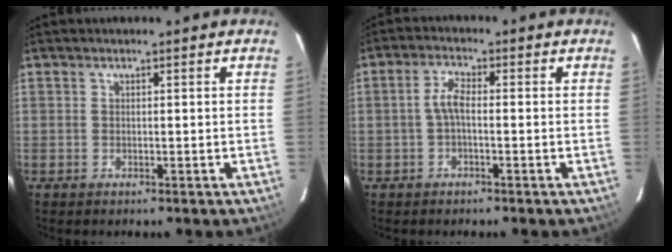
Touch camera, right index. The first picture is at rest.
{"total": 3.0, "force": [-0.7, 0.9, 2.8], "torque": [-0.061, 0.010, -0.015]}